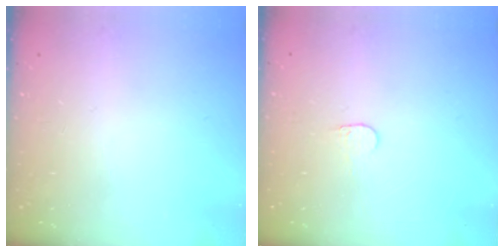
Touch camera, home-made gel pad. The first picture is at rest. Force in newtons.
{"total": 3.8, "press": 3.8, "slide": 0.3}